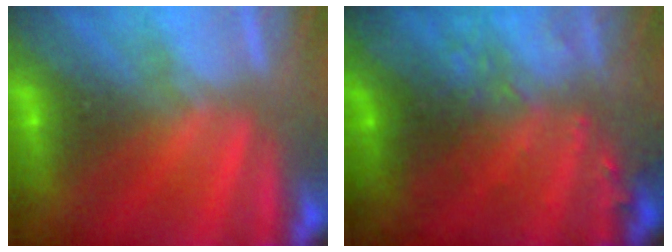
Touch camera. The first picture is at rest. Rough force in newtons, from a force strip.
{"total": 7.8}